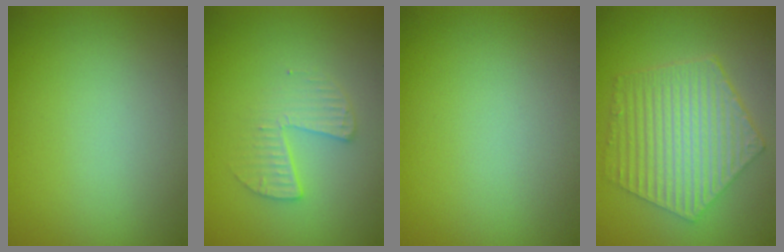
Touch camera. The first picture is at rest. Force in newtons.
{"total": 2.3, "press": 2.3, "slide": 0.3}
{"total": 0.0}
{"total": 6.6, "press": 4.9, "slide": 4.4}